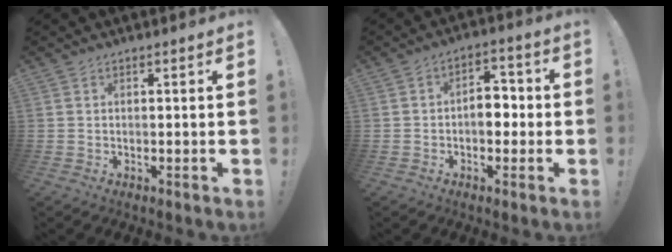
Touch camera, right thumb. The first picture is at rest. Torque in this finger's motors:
{"motor_torque": [0.97, 1.08, 0.42, -0.45, -0.01]}